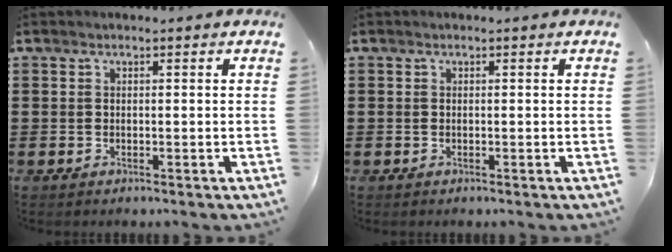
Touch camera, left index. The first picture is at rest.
{"total": 0.0}